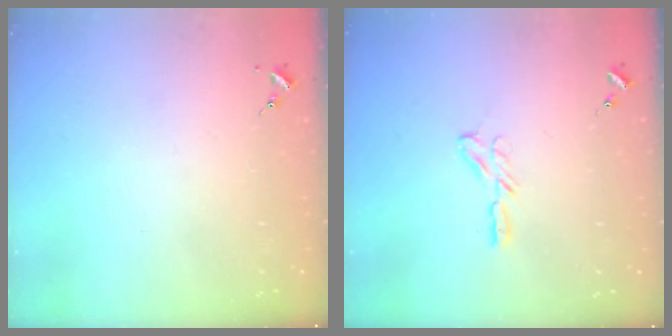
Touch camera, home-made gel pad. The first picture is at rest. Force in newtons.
{"total": 6.4, "press": 6.4, "slide": 0.5}